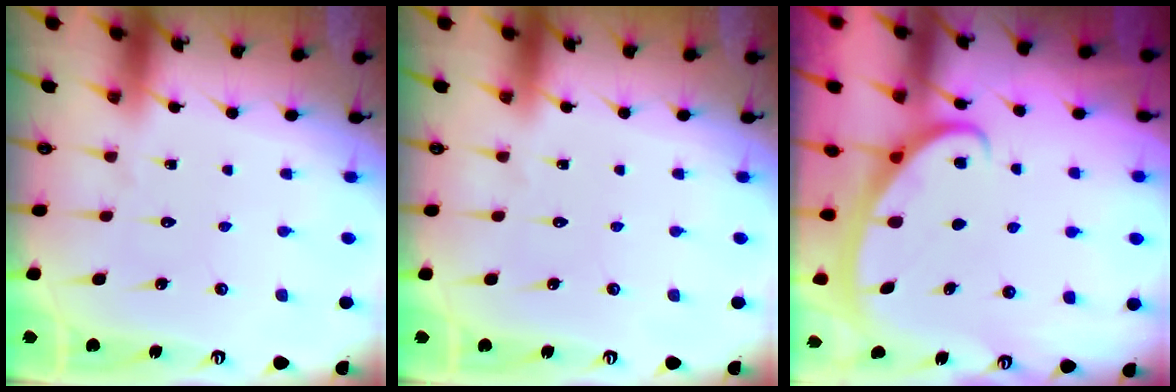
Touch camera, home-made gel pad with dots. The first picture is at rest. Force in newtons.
{"total": 0.0}
{"total": 2.6, "press": 2.6, "slide": 0.4}